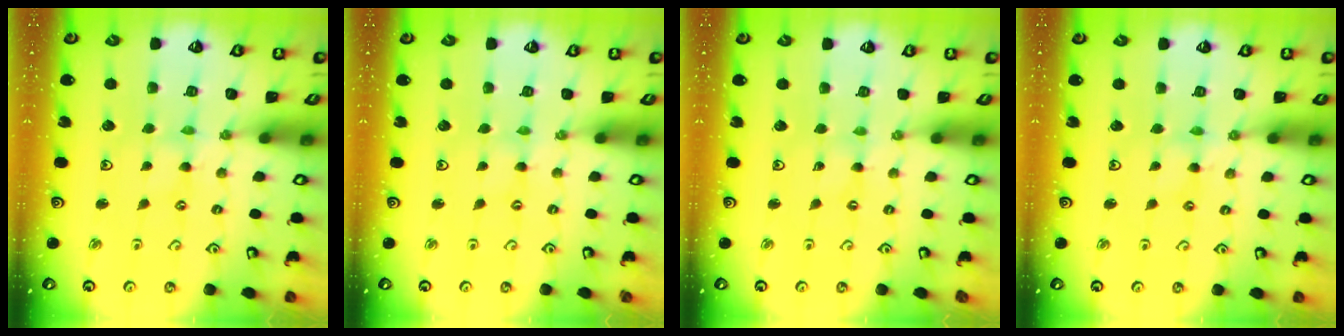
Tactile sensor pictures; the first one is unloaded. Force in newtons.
{"total": 0.0}
{"total": 0.0}
{"total": 0.9, "press": 0.8, "slide": 0.2}